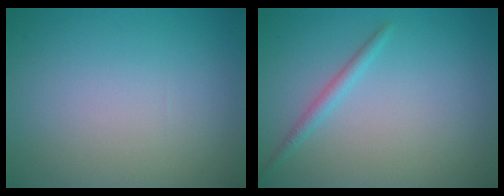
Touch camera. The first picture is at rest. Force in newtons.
{"total": 1.3, "press": 1.3, "slide": 0.0}